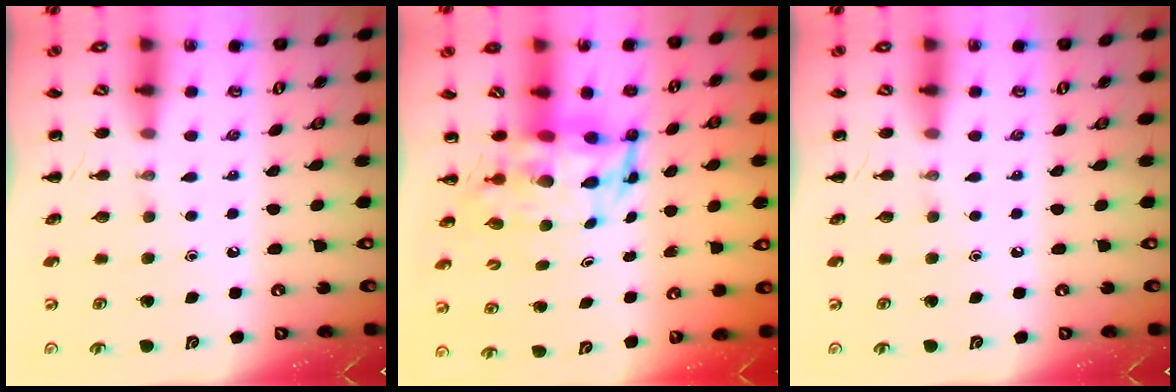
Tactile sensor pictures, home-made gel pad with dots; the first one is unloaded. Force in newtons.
{"total": 5.7, "press": 5.4, "slide": 1.9}
{"total": 0.0}